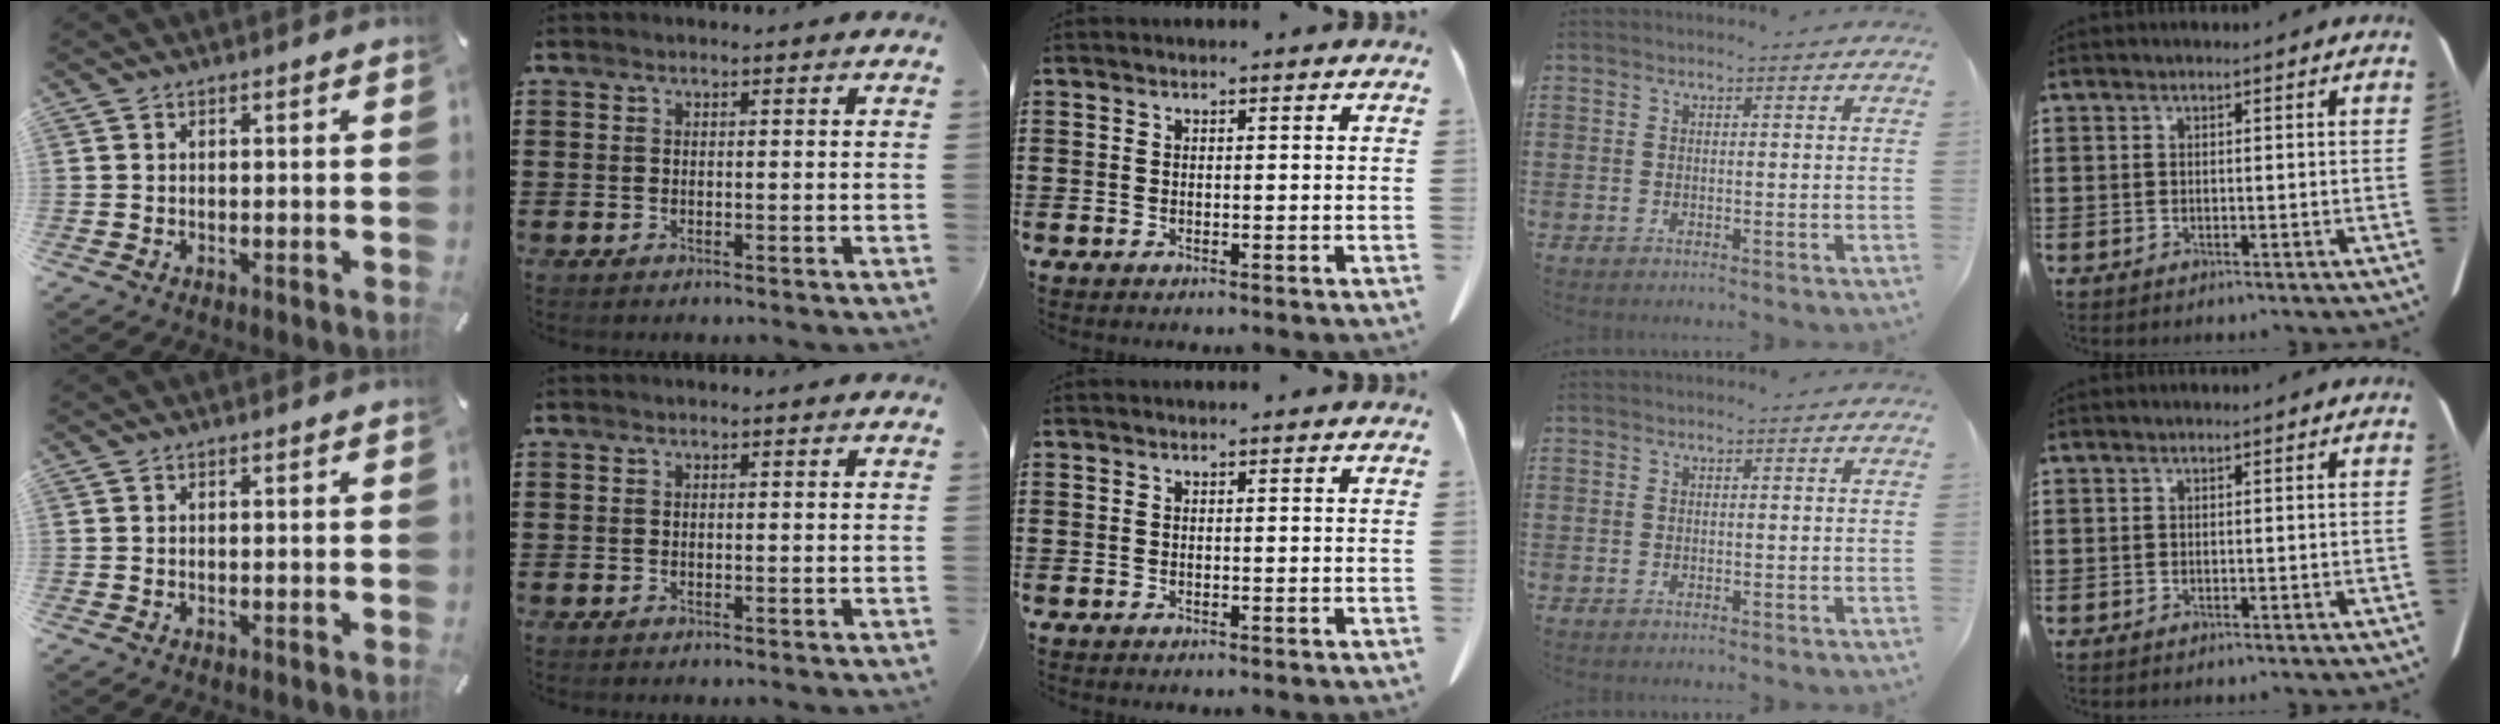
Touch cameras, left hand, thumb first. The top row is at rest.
{}